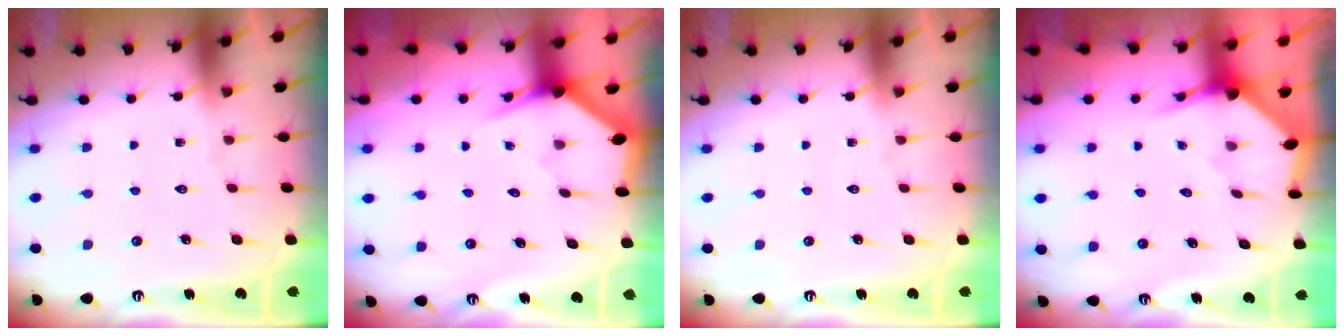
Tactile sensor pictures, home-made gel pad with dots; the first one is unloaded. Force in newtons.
{"total": 3.2, "press": 3.2, "slide": 0.1}
{"total": 0.0}
{"total": 3.3, "press": 3.3, "slide": 0.1}